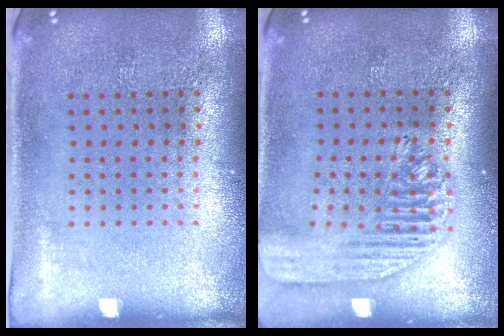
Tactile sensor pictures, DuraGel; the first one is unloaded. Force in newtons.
{"total": 1.8, "press": 1.7, "slide": 0.7}